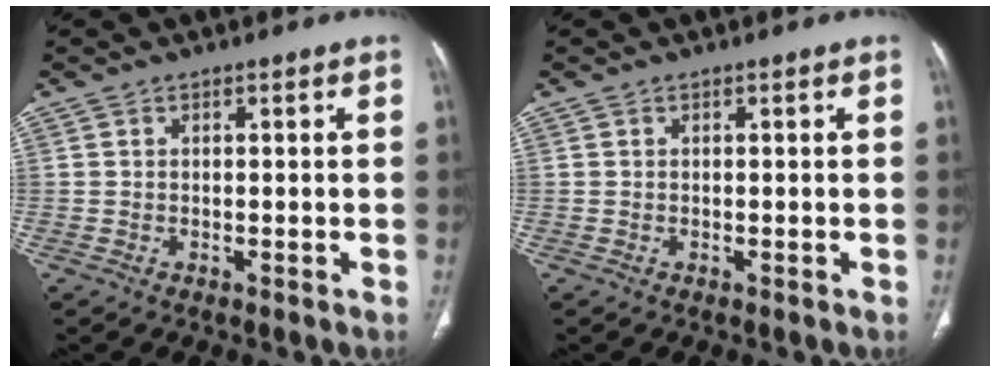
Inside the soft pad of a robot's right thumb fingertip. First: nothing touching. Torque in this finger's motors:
{"motor_torque": [-0.02, 0.02, 0.00, 0.00, 0.00]}